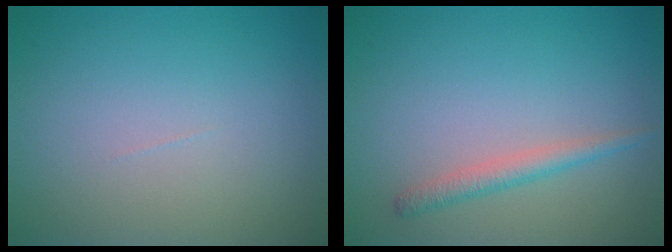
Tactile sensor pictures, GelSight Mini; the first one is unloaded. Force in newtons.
{"total": 1.8, "press": 1.8, "slide": 0.1}